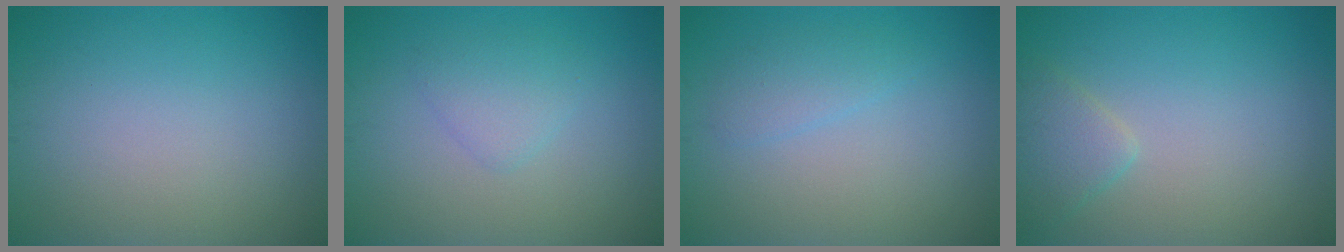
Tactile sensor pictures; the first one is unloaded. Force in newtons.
{"total": 1.9, "press": 1.8, "slide": 0.1}
{"total": 1.6, "press": 1.6, "slide": 0.0}
{"total": 2.1, "press": 2.1, "slide": 0.1}